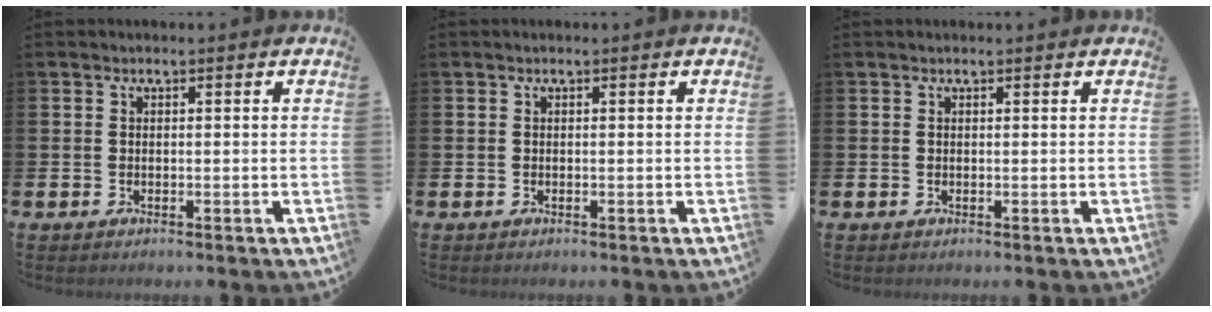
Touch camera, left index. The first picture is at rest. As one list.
[{"total": 0.0}, {"total": 0.0}]